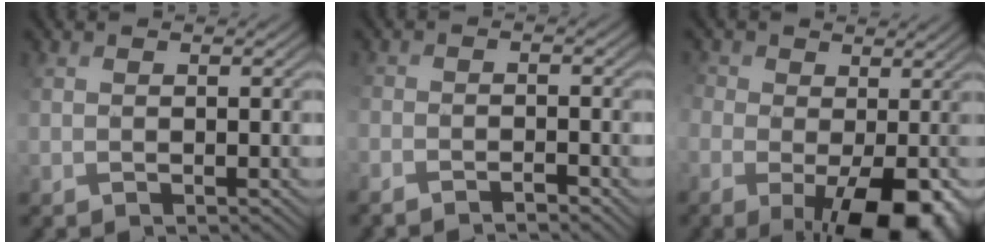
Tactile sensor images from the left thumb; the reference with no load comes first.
{"total": 3.3, "force": [-2.9, 0.6, 1.4], "torque": [-0.027, -0.004, -0.057]}
{"total": 12.5, "force": [-3.7, 7.4, 9.3], "torque": [-0.178, -0.027, -0.047]}